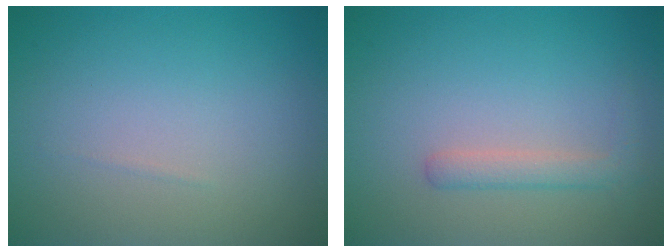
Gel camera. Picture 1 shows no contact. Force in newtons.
{"total": 1.8, "press": 1.8, "slide": 0.1}